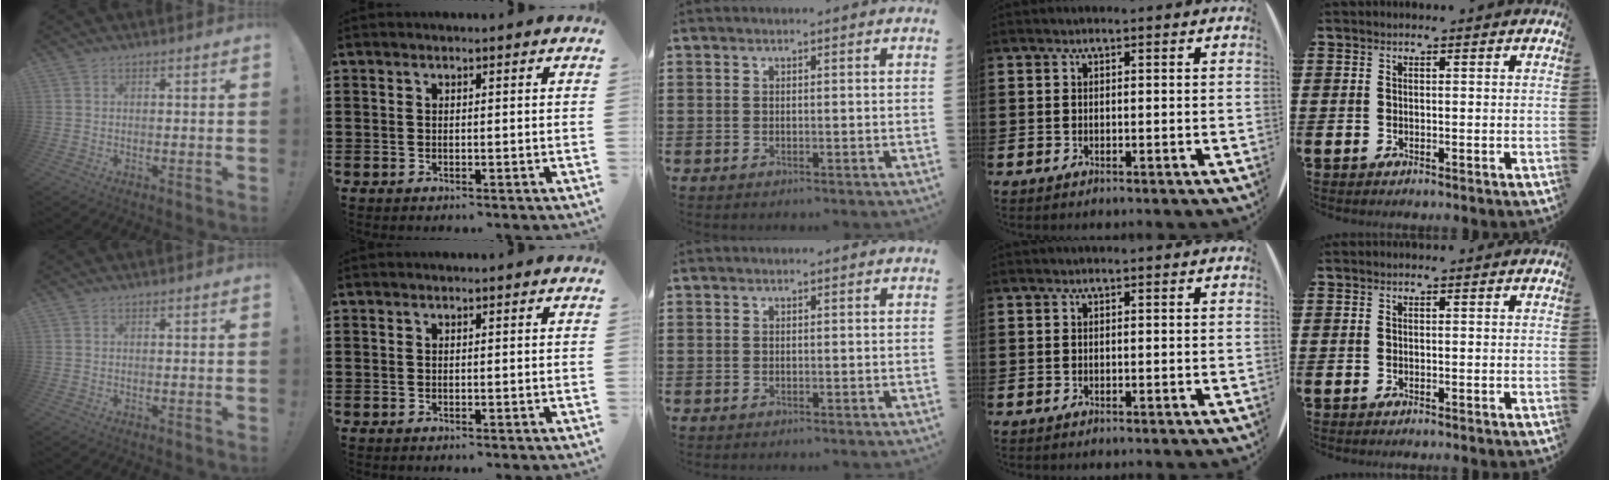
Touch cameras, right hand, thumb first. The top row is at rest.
{}